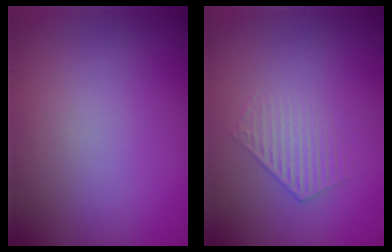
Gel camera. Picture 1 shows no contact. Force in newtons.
{"total": 1.3, "press": 0.6, "slide": 1.2}